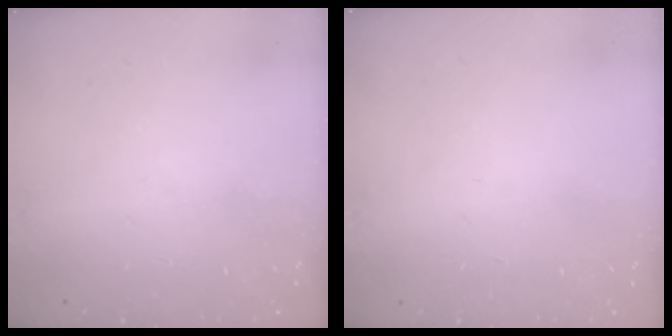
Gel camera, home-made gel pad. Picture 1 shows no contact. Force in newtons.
{"total": 1.0, "press": 0.9, "slide": 0.2}